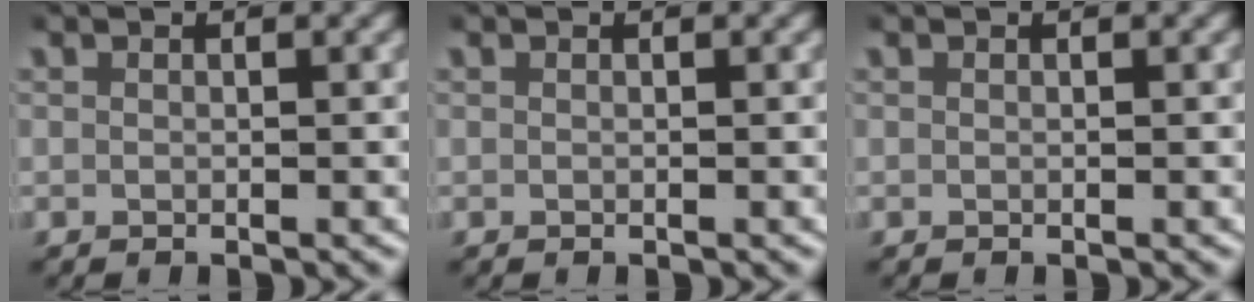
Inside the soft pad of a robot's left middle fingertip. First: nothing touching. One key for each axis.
{"total": 0.0}
{"total": 0.0}